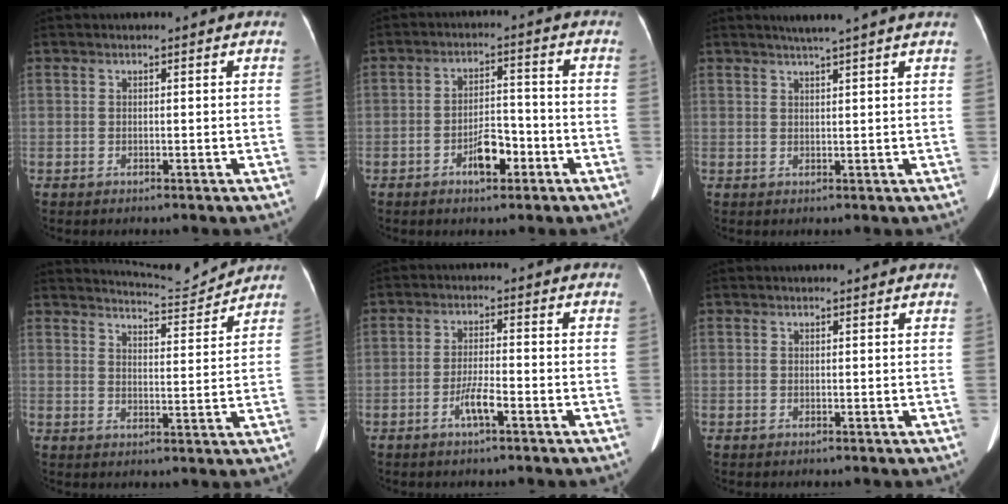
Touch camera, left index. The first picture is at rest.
{"total": 5.3, "force": [-2.8, 2.1, 4.0], "torque": [-0.072, 0.009, -0.044]}
{"total": 4.1, "force": [3.3, -1.0, 2.1], "torque": [-0.029, 0.009, 0.048]}
{"total": 6.7, "force": [6.6, -1.1, -0.4], "torque": [-0.012, -0.013, 0.102]}
{"total": 3.7, "force": [-2.0, 0.3, 3.1], "torque": [-0.062, -0.001, -0.040]}
{"total": 1.6, "force": [1.6, 0.0, 0.3], "torque": [-0.012, 0.007, 0.016]}